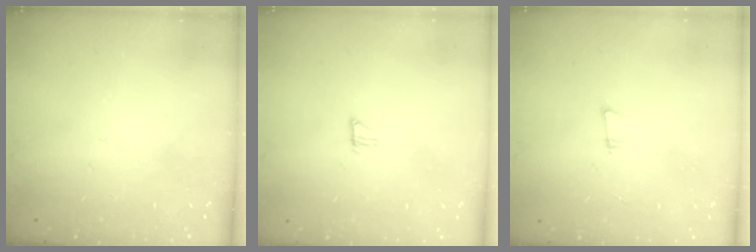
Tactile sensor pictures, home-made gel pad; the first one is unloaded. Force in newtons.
{"total": 5.1, "press": 5.1, "slide": 0.4}
{"total": 5.8, "press": 5.1, "slide": 2.8}